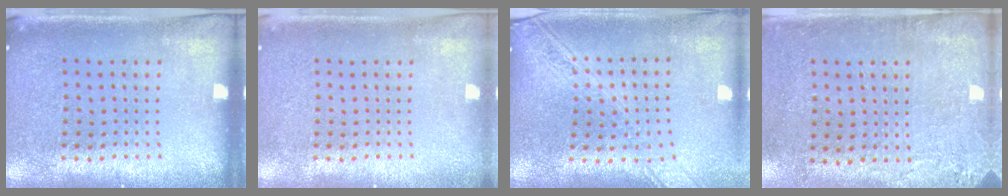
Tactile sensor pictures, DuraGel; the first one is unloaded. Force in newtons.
{"total": 0.8, "press": 0.8, "slide": 0.1}
{"total": 2.2, "press": 1.9, "slide": 1.2}
{"total": 2.8, "press": 2.3, "slide": 1.6}